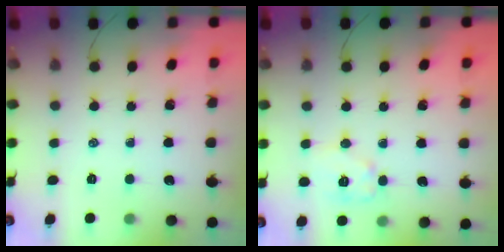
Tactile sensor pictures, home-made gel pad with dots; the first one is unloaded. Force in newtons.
{"total": 8.2, "press": 8.2, "slide": 0.2}